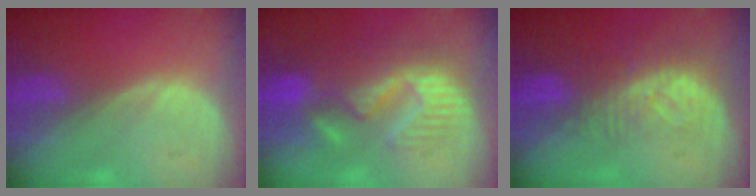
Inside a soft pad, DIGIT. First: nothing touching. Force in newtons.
{"total": 10.8, "press": 9.8, "slide": 4.5}
{"total": 8.2, "press": 7.2, "slide": 3.9}